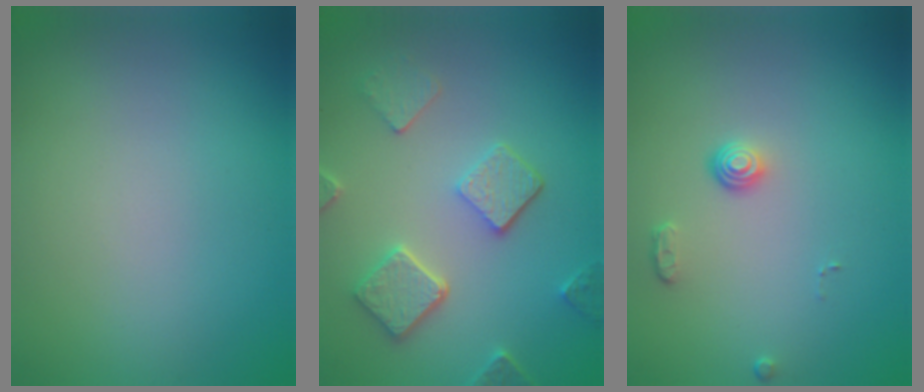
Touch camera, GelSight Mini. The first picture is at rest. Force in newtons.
{"total": 4.9, "press": 3.8, "slide": 3.2}
{"total": 1.3, "press": 1.0, "slide": 0.9}